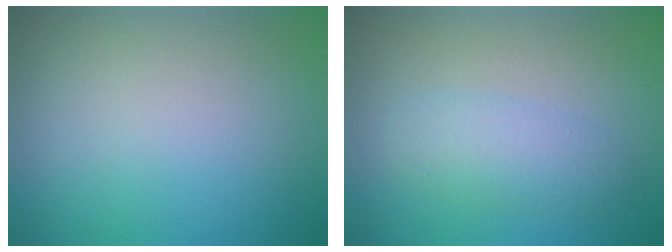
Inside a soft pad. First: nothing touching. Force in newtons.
{"total": 3.0, "press": 3.0, "slide": 0.1}